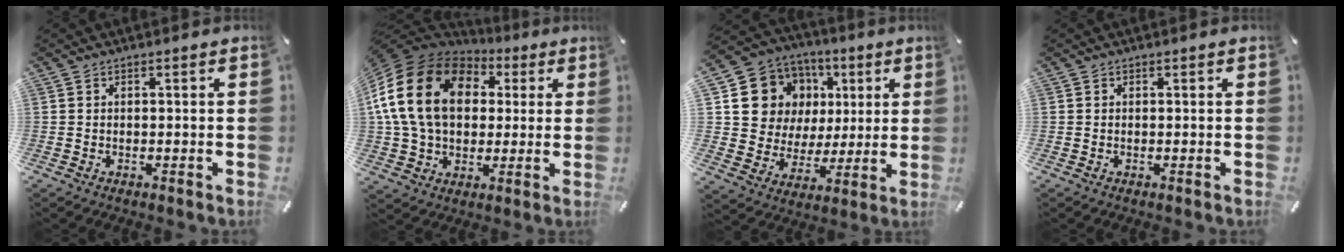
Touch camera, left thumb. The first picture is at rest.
{"total": 21.2, "force": [3.6, 16.3, 13.1], "torque": [-0.282, 0.007, 0.058]}
{"total": 13.0, "force": [3.9, 12.1, 2.9], "torque": [-0.046, -0.029, 0.079]}
{"total": 0.0}